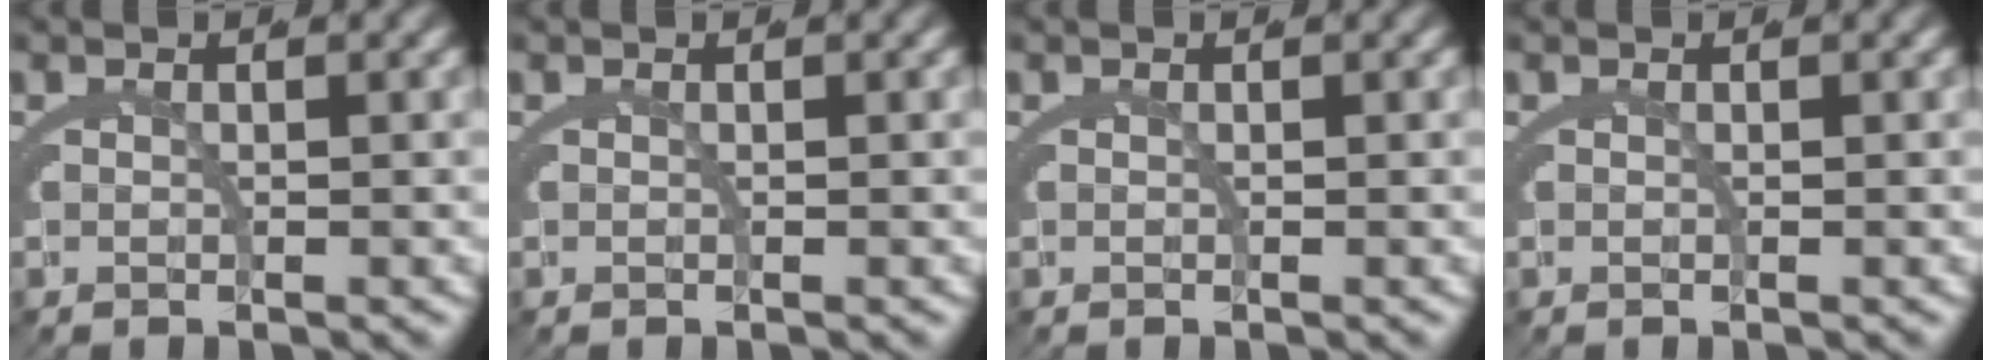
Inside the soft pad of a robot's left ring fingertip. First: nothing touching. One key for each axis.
{"total": 0.0}
{"total": 0.0}
{"total": 0.0}